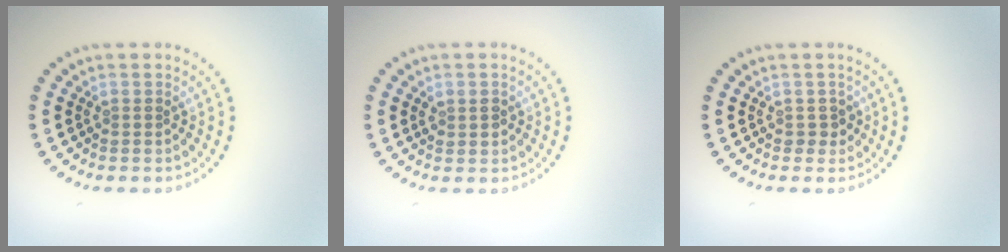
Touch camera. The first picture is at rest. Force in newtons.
{"total": 1.5, "press": 1.4, "slide": 0.4}
{"total": 1.1, "press": 1.0, "slide": 0.5}